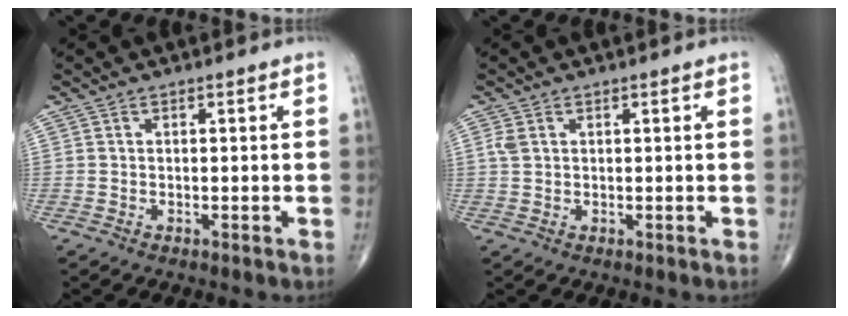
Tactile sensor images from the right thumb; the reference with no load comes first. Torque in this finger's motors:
{"motor_torque": [-0.05, 0.02, 0.19, 0.10, 0.01]}